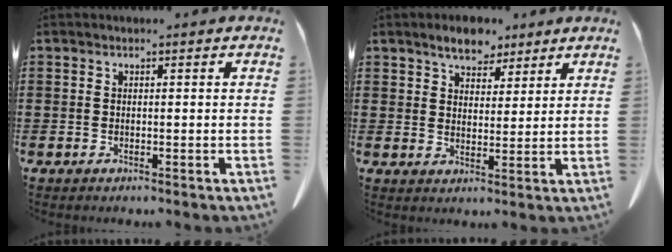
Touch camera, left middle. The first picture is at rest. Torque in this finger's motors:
{"motor_torque": [0.74, 0.46, 0.09, 0.07]}